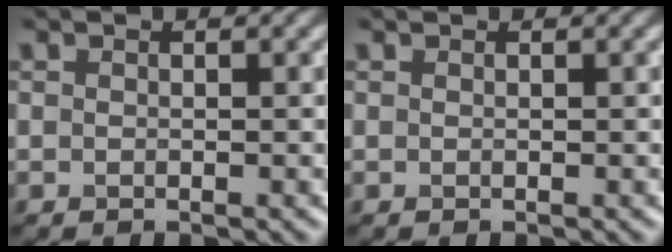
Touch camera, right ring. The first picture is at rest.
{"total": 0.0}